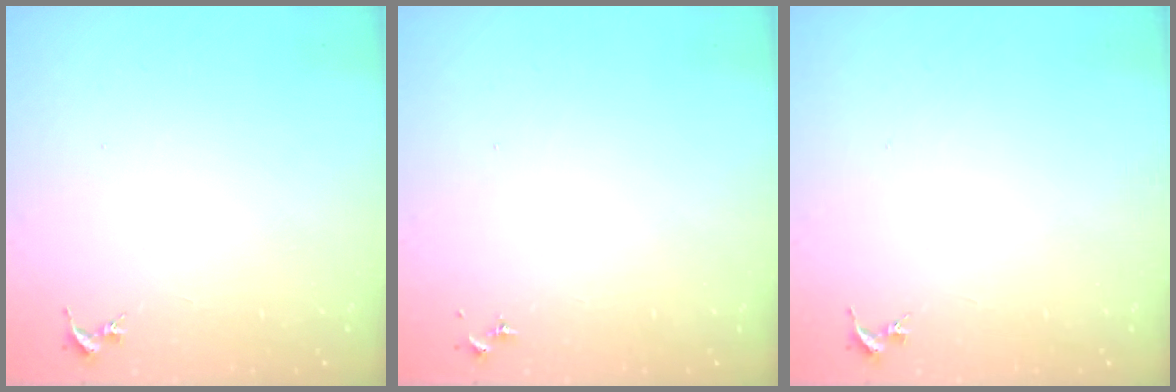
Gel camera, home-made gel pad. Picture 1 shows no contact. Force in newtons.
{"total": 0.0}
{"total": 0.0}